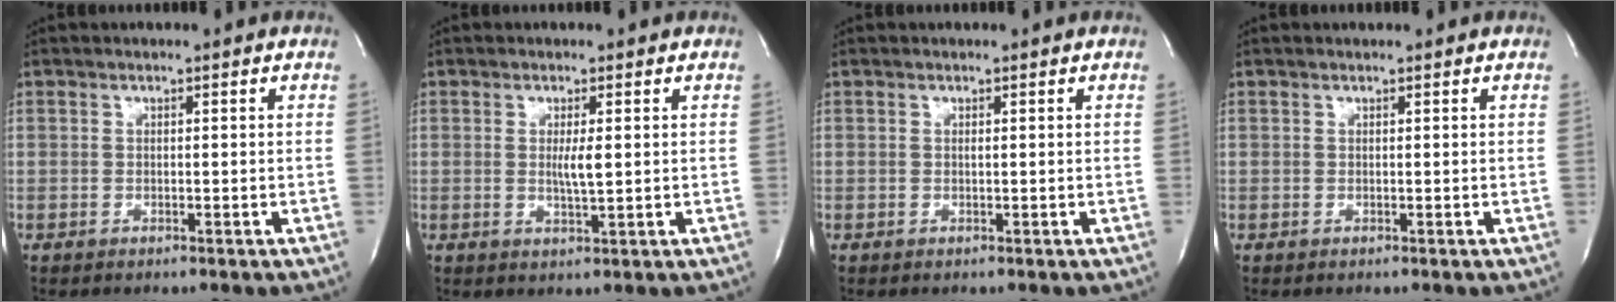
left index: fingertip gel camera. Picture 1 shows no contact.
{"total": 2.6, "force": [0.0, 0.1, 2.6], "torque": [-0.051, -0.009, 0.001]}
{"total": 0.0}
{"total": 0.0}